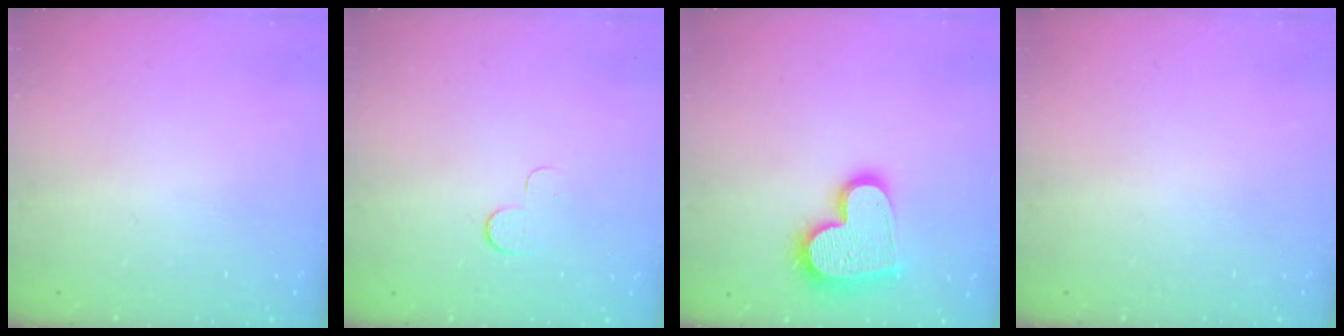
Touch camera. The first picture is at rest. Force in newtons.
{"total": 5.1, "press": 5.1, "slide": 0.5}
{"total": 16.9, "press": 16.8, "slide": 1.3}
{"total": 0.0}